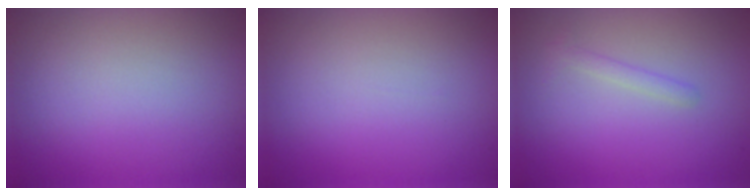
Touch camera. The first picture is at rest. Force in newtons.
{"total": 0.0}
{"total": 1.1, "press": 1.1, "slide": 0.0}